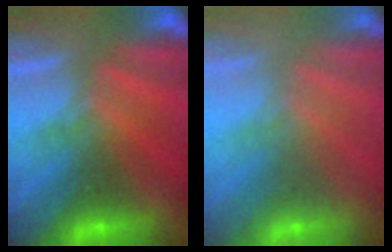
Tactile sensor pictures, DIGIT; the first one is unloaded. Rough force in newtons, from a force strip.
{"total": 2.6}